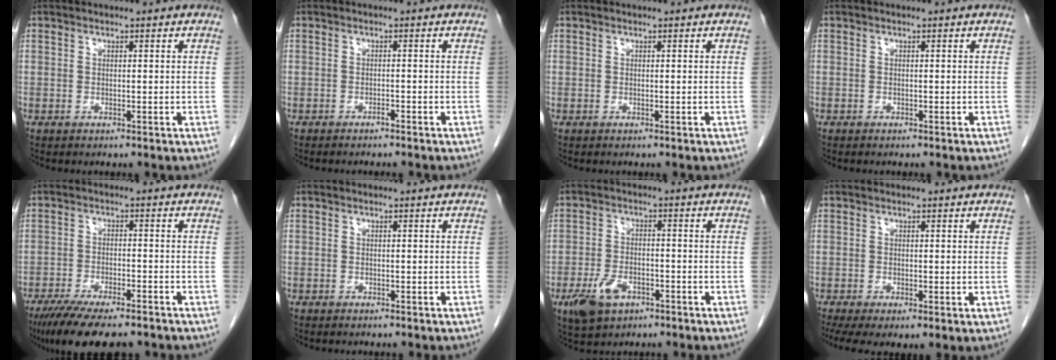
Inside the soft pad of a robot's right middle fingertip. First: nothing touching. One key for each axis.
{"total": 1.4, "fx": -1.3, "fy": 0.0, "fz": 0.5, "tx": -0.012, "ty": 0.000, "tz": -0.017}
{"total": 0.0}
{"total": 0.0}
{"total": 12.6, "fx": -10.1, "fy": 2.9, "fz": 7.1, "tx": -0.113, "ty": -0.019, "tz": -0.156}
{"total": 0.5, "fx": -0.4, "fy": 0.3, "fz": 0.1, "tx": -0.006, "ty": 0.002, "tz": -0.008}
{"total": 6.6, "fx": -3.5, "fy": 3.7, "fz": 4.2, "tx": -0.087, "ty": -0.003, "tz": -0.057}
{"total": 7.8, "fx": -3.8, "fy": 3.2, "fz": 5.9, "tx": -0.116, "ty": -0.020, "tz": -0.062}